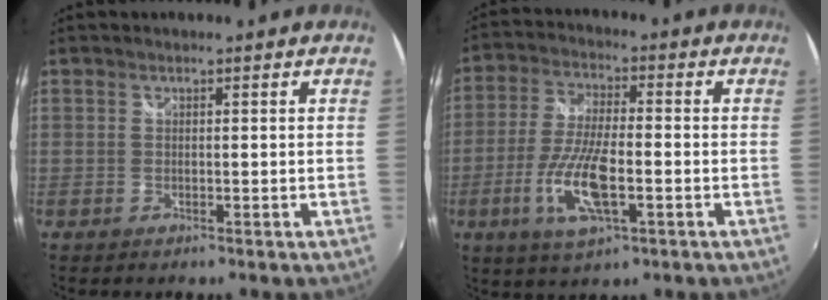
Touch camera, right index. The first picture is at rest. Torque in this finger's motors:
{"motor_torque": [0.45, -0.26, 0.20, 0.16]}